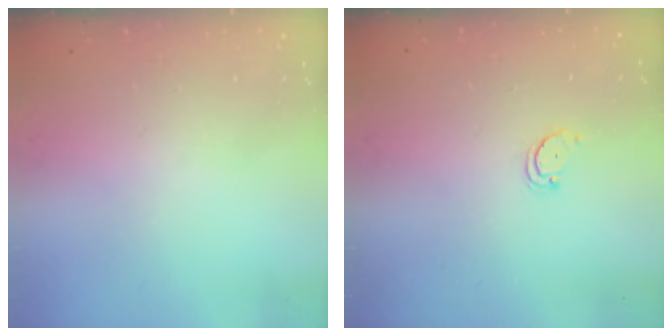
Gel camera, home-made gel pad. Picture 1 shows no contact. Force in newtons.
{"total": 2.3, "press": 2.3, "slide": 0.2}